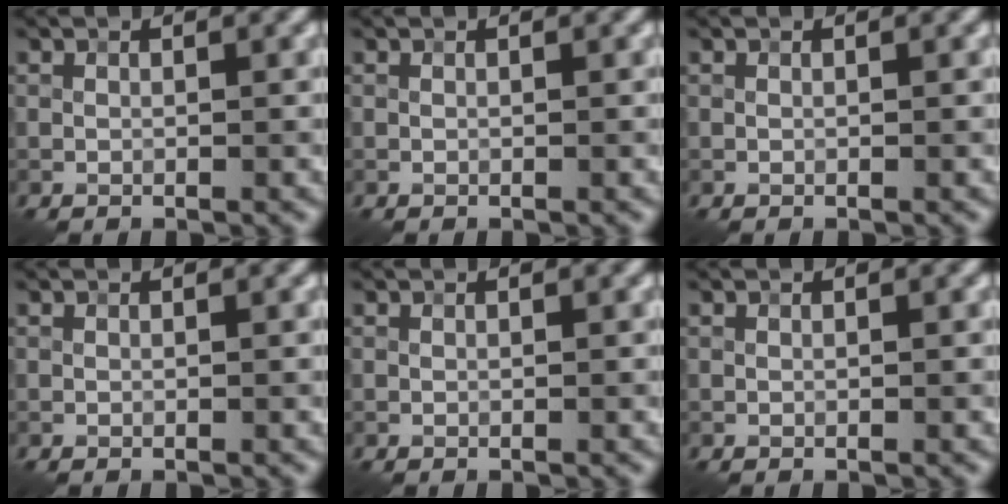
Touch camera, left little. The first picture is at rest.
{"total": 0.0}
{"total": 0.0}
{"total": 0.0}
{"total": 0.0}
{"total": 0.0}